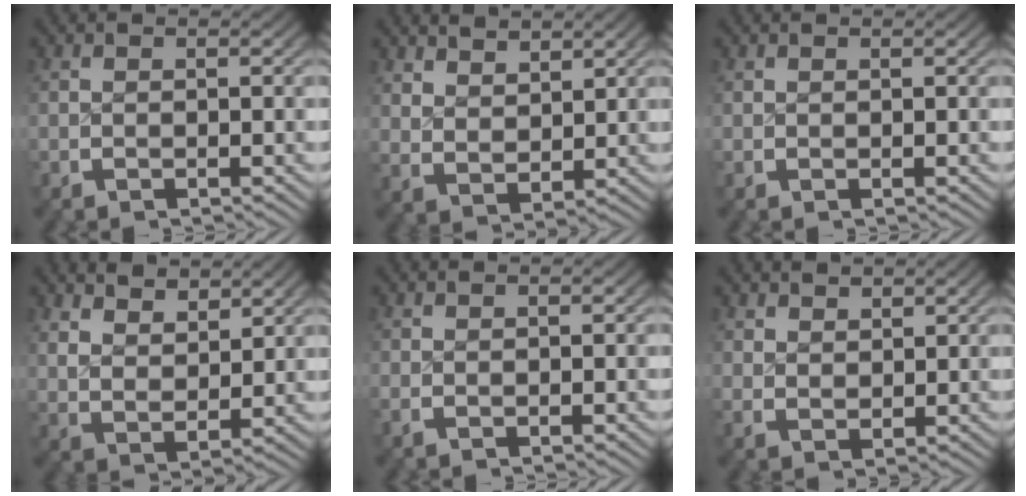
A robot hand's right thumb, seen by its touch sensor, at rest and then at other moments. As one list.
[{"total": 3.2, "force": [2.3, 1.6, 1.5], "torque": [-0.025, -0.010, 0.054]}, {"total": 0.0}, {"total": 4.5, "force": [2.7, 2.4, 2.7], "torque": [-0.047, -0.014, 0.063]}, {"total": 0.5, "force": [-0.1, 0.3, 0.4], "torque": [-0.011, -0.004, -0.002]}, {"total": 2.0, "force": [1.7, 0.9, 0.7], "torque": [-0.003, -0.004, 0.039]}]